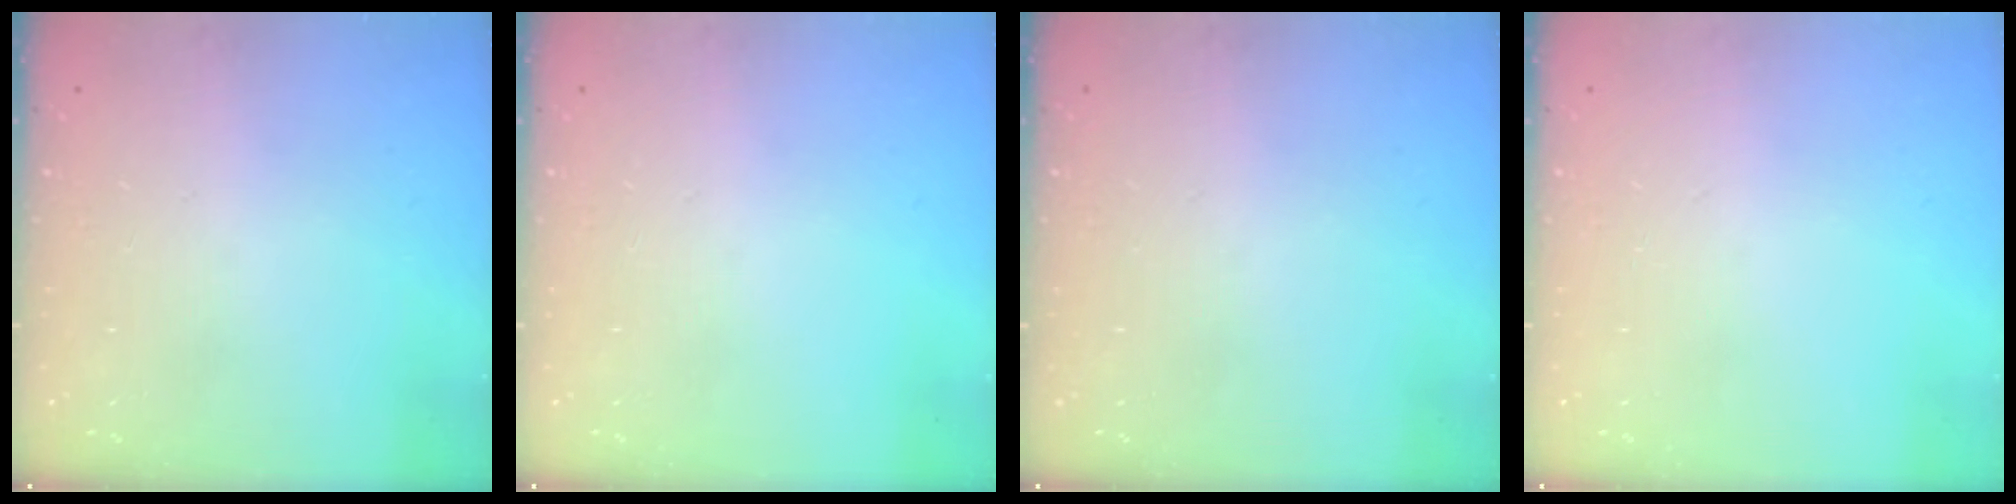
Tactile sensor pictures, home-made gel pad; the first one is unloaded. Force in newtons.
{"total": 0.0}
{"total": 0.0}
{"total": 0.0}